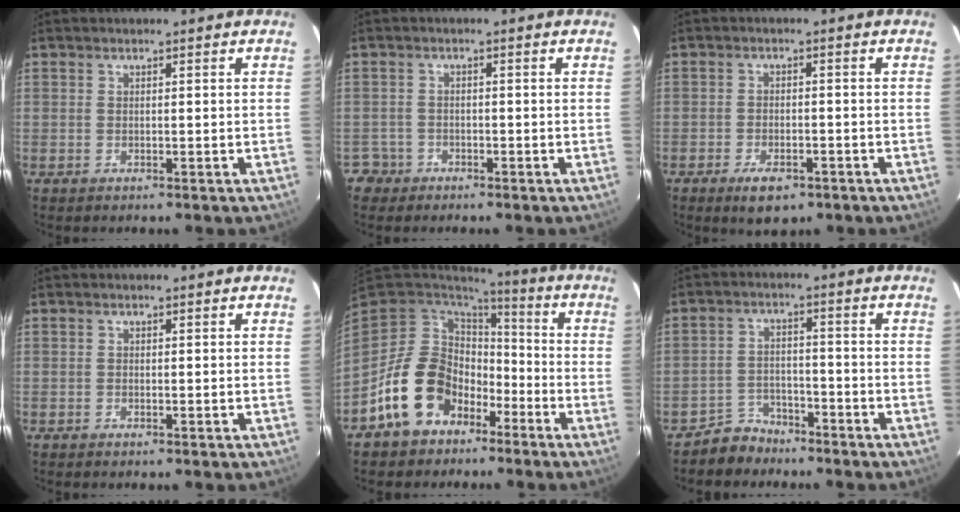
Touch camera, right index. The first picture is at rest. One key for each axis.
{"total": 3.4, "fx": -1.8, "fy": 2.9, "fz": -0.1, "tx": -0.003, "ty": 0.022, "tz": -0.030}
{"total": 6.0, "fx": -3.9, "fy": 2.8, "fz": 3.7, "tx": -0.079, "ty": -0.008, "tz": -0.059}
{"total": 0.0}
{"total": 15.0, "fx": -7.6, "fy": 11.5, "fz": 6.0, "tx": -0.142, "ty": 0.023, "tz": -0.112}
{"total": 5.6, "fx": -4.6, "fy": 3.2, "fz": 0.0, "tx": -0.015, "ty": 0.020, "tz": -0.077}